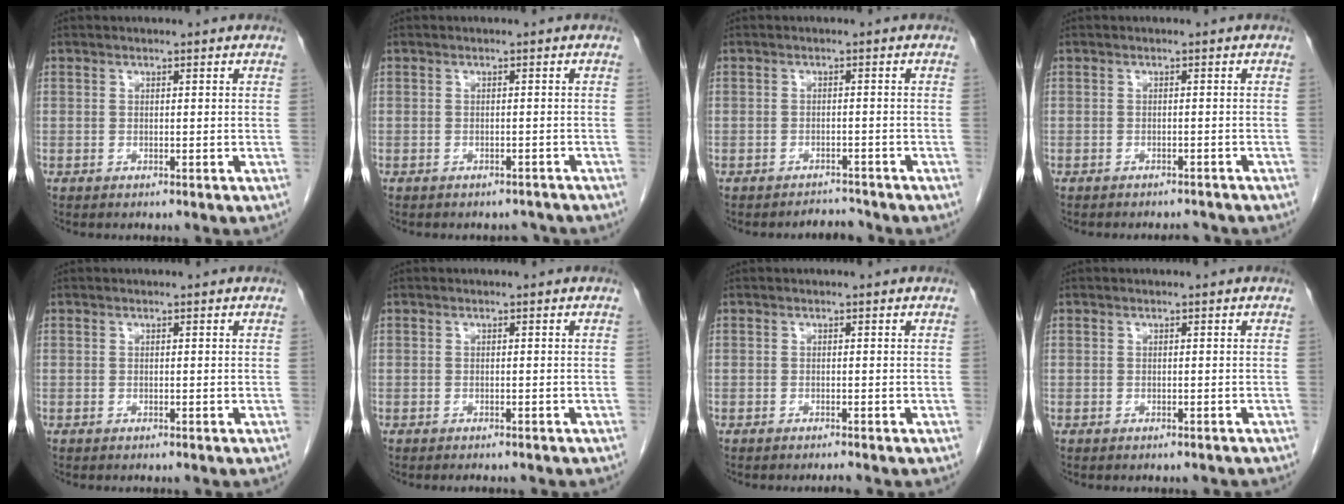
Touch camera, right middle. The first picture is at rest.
{"total": 3.8, "force": [-3.4, 1.6, 0.6], "torque": [-0.007, 0.004, -0.039]}
{"total": 1.9, "force": [-1.8, 0.3, -0.5], "torque": [0.008, -0.007, -0.024]}
{"total": 4.7, "force": [-4.4, 1.3, 1.2], "torque": [-0.013, -0.002, -0.052]}
{"total": 0.0}
{"total": 2.8, "force": [-2.4, 0.6, 1.2], "torque": [-0.019, -0.005, -0.026]}
{"total": 0.6, "force": [-0.5, -0.3, 0.1], "torque": [-0.005, -0.001, -0.009]}
{"total": 1.5, "force": [-1.4, 0.5, 0.4], "torque": [-0.013, -0.003, -0.017]}